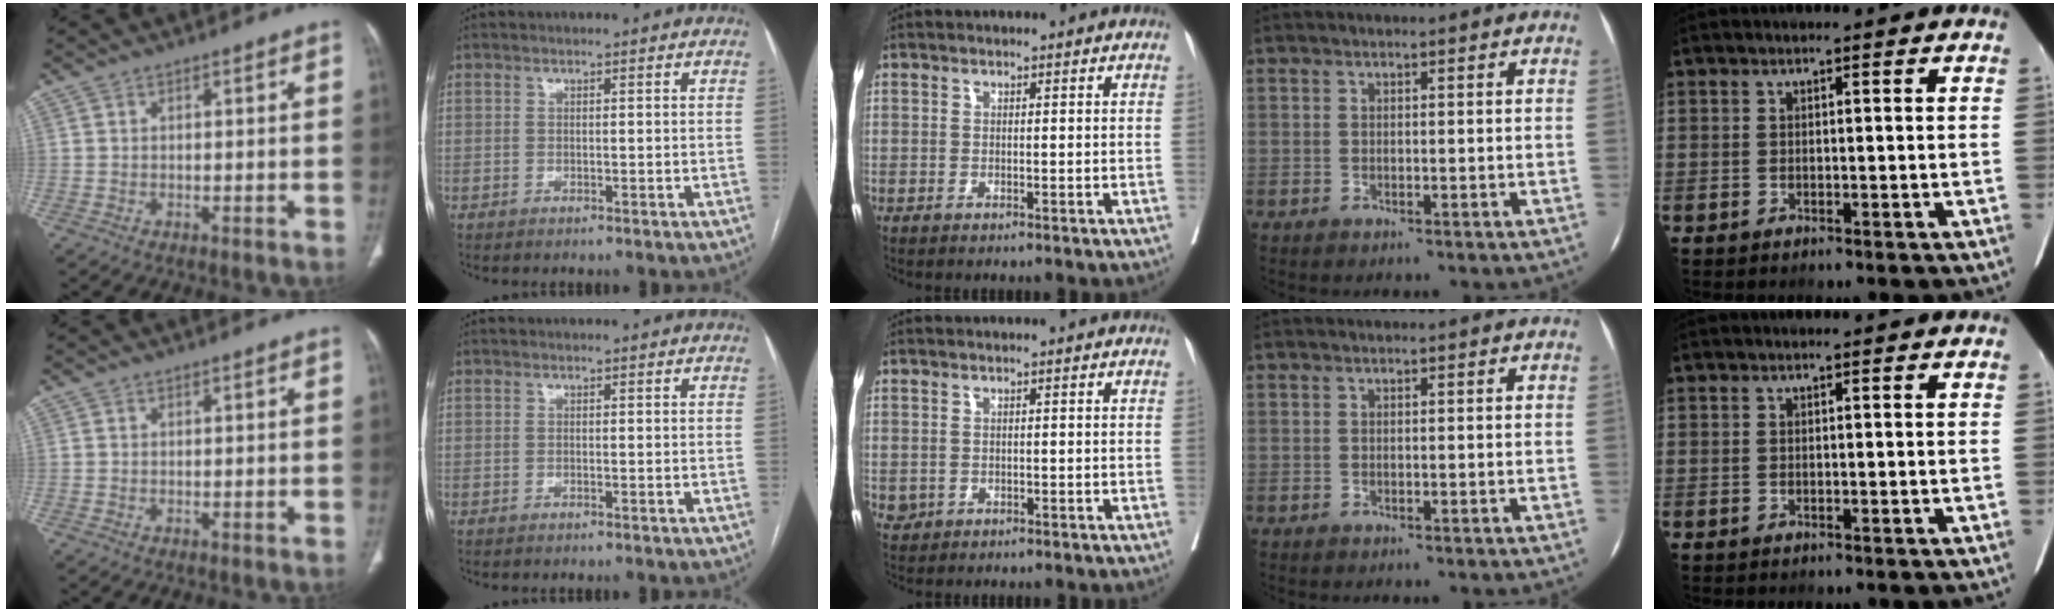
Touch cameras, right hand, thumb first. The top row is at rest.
{"middle": {"total": 1.3, "force": [-0.2, 1.2, 0.3], "torque": [-0.007, 0.002, 0.003]}}